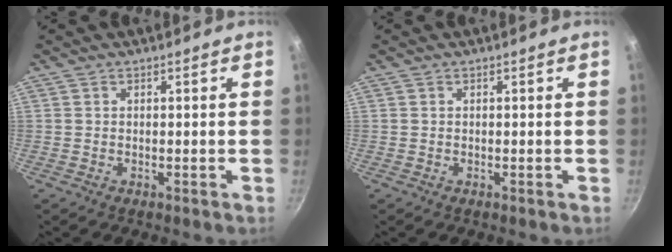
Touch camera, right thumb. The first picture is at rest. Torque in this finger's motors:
{"motor_torque": [0.00, 0.00, 0.00, 0.00, 0.01]}